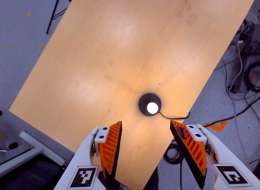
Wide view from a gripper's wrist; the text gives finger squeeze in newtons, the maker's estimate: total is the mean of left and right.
{"total": 0.0}